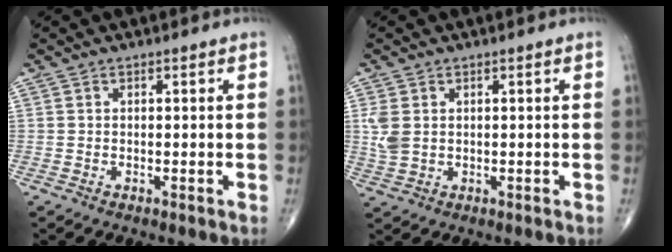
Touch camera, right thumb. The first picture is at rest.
{"total": 4.1, "force": [0.7, 2.9, 2.8], "torque": [-0.069, 0.001, 0.021]}